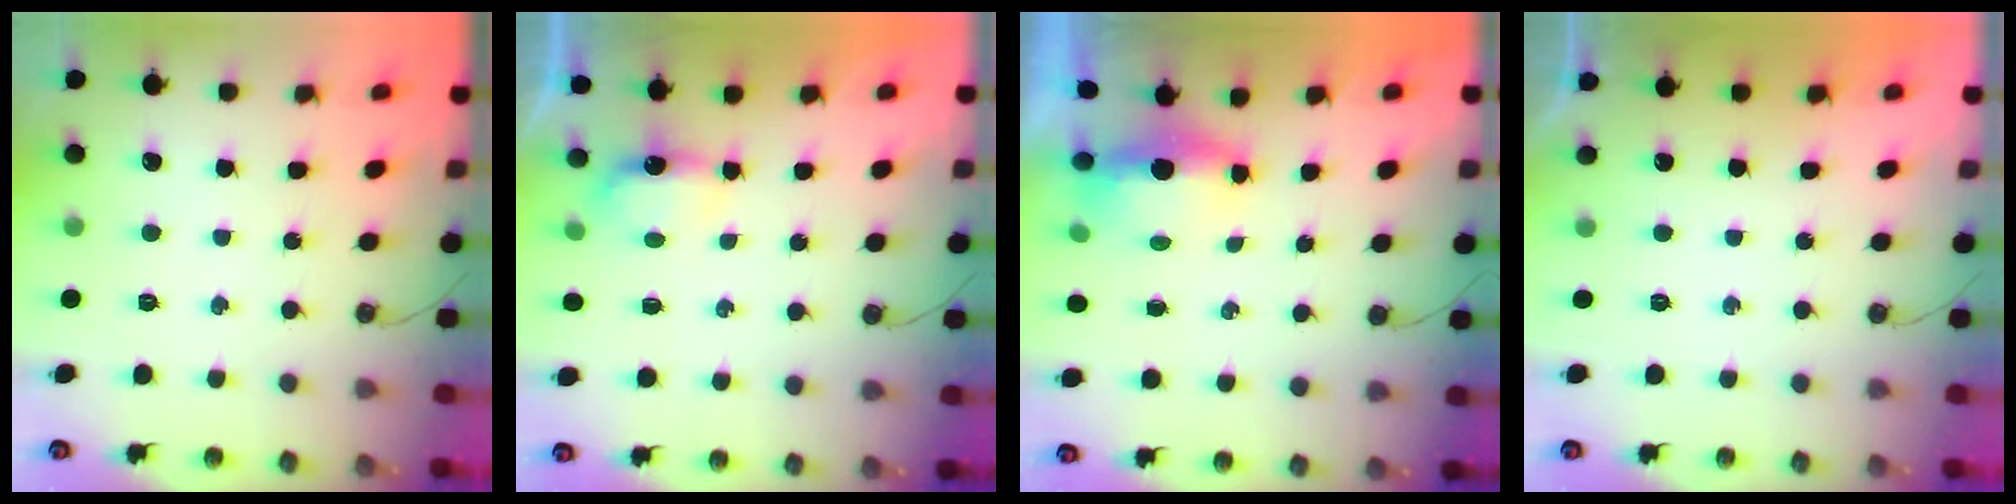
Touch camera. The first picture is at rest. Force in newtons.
{"total": 3.8, "press": 3.7, "slide": 0.6}
{"total": 5.4, "press": 5.0, "slide": 2.1}
{"total": 0.0}